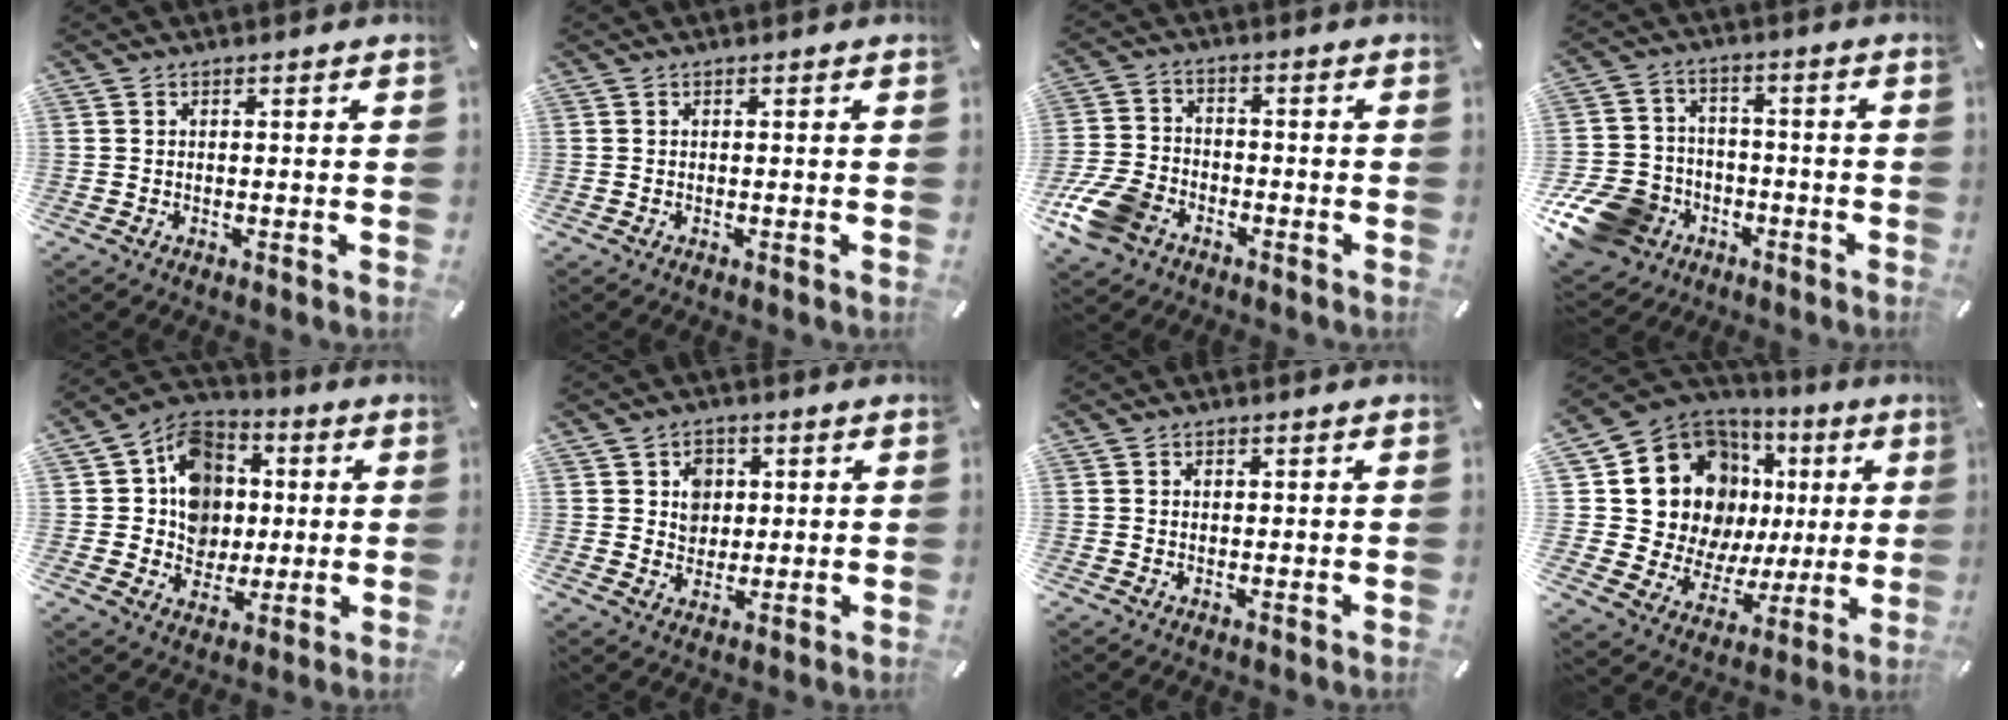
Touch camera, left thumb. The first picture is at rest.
{"total": 0.0}
{"total": 10.8, "force": [-5.8, 7.2, 5.5], "torque": [-0.124, 0.029, -0.108]}
{"total": 14.1, "force": [-6.6, 11.3, 5.2], "torque": [-0.103, 0.050, -0.114]}
{"total": 11.9, "force": [0.8, 11.3, 3.9], "torque": [-0.069, -0.001, 0.018]}
{"total": 5.5, "force": [1.2, 5.1, 1.6], "torque": [-0.016, -0.001, 0.016]}
{"total": 0.9, "force": [0.3, 0.7, 0.3], "torque": [0.001, 0.000, 0.003]}
{"total": 19.1, "force": [7.2, 14.6, 10.0], "torque": [-0.186, -0.053, 0.147]}